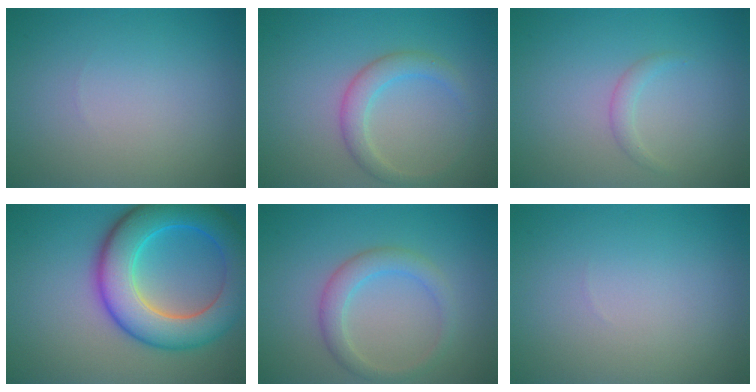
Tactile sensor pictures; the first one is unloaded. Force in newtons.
{"total": 2.5, "press": 2.5, "slide": 0.1}
{"total": 1.0, "press": 1.0, "slide": 0.1}
{"total": 9.4, "press": 9.4, "slide": 0.3}
{"total": 2.7, "press": 2.7, "slide": 0.0}
{"total": 0.0}